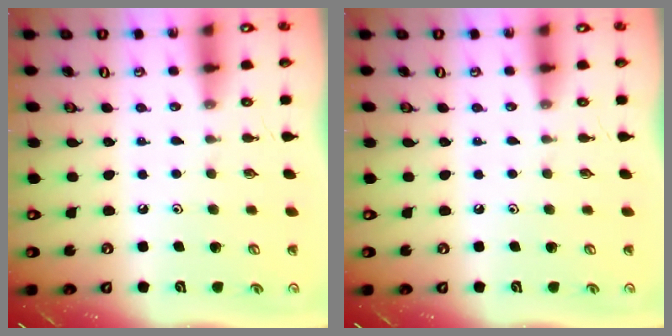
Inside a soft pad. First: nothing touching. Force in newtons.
{"total": 0.0}